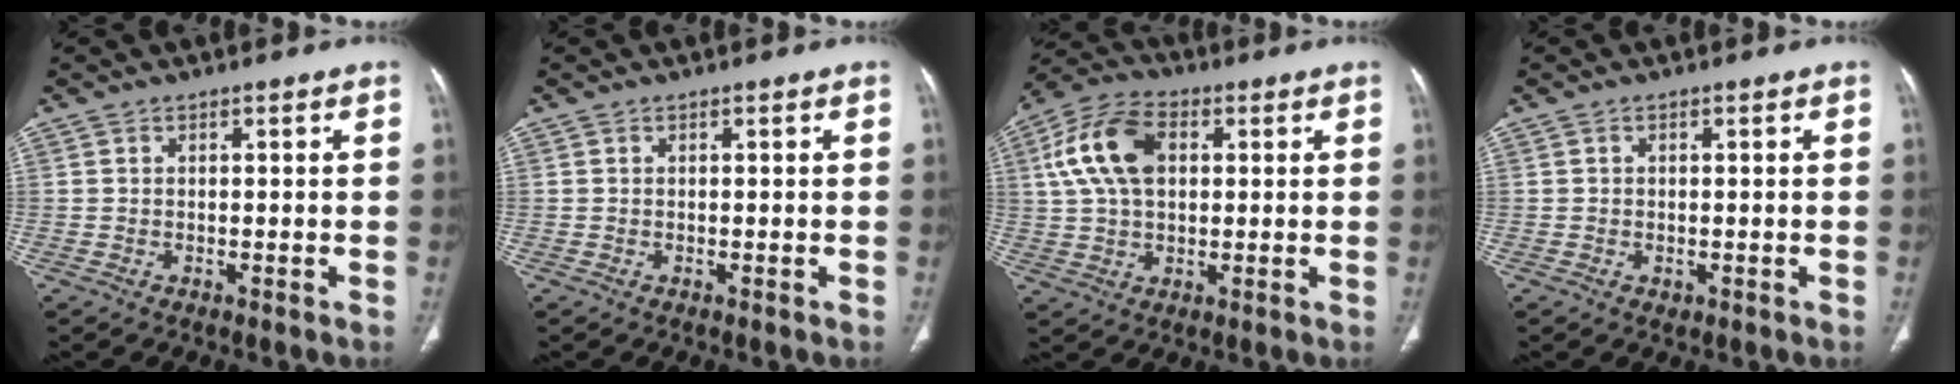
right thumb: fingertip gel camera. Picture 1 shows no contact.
{"total": 0.0}
{"total": 12.8, "force": [2.9, 8.0, 9.6], "torque": [-0.185, 0.019, 0.049]}
{"total": 0.8, "force": [0.0, 0.7, 0.3], "torque": [-0.006, -0.001, 0.003]}